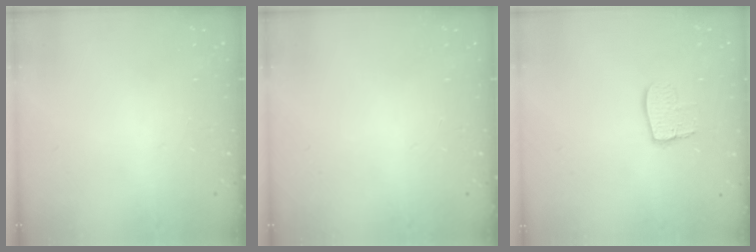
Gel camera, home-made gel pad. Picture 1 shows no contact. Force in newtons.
{"total": 0.0}
{"total": 8.3, "press": 8.3, "slide": 0.7}